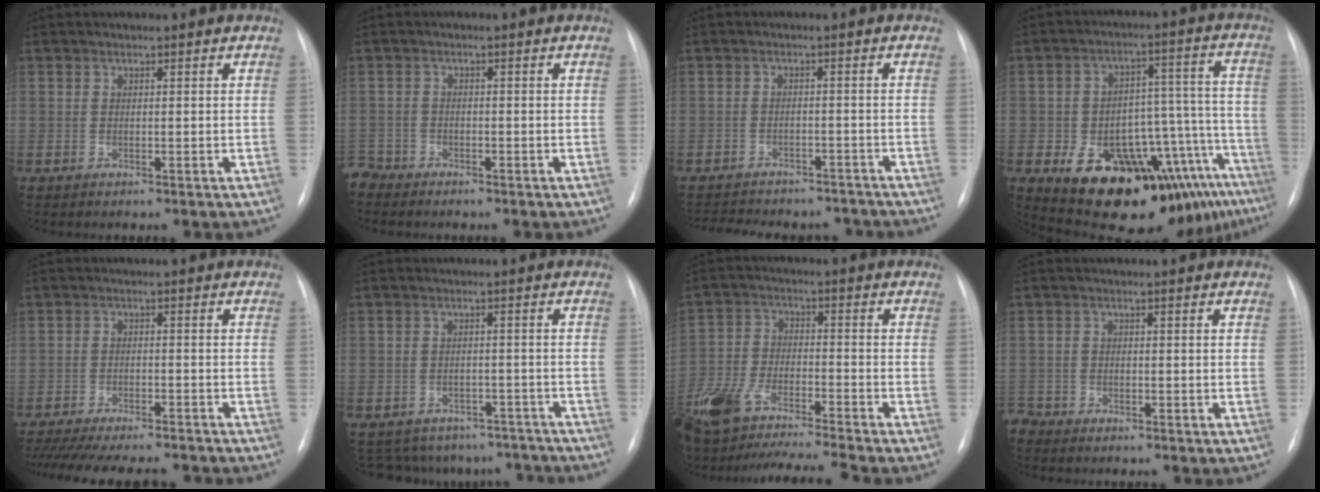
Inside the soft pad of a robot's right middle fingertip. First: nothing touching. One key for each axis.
{"total": 2.8, "fx": -2.5, "fy": 1.2, "fz": -0.3, "tx": 0.004, "ty": -0.001, "tz": -0.050}
{"total": 13.2, "fx": -11.7, "fy": 4.9, "fz": 3.5, "tx": -0.073, "ty": 0.014, "tz": -0.140}
{"total": 20.2, "fx": -12.0, "fy": 7.9, "fz": 14.2, "tx": -0.123, "ty": 0.057, "tz": -0.166}
{"total": 17.7, "fx": -15.6, "fy": 3.8, "fz": 7.5, "tx": -0.169, "ty": -0.021, "tz": -0.215}
{"total": 12.7, "fx": -11.3, "fy": 5.6, "fz": 1.4, "tx": -0.022, "ty": 0.023, "tz": -0.128}
{"total": 16.5, "fx": -14.0, "fy": 1.6, "fz": 8.6, "tx": -0.193, "ty": -0.007, "tz": -0.248}
{"total": 2.0, "fx": -1.8, "fy": 0.9, "fz": 0.0, "tx": 0.000, "ty": -0.001, "tz": -0.032}